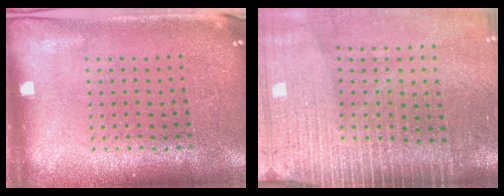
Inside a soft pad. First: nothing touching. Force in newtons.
{"total": 4.0, "press": 3.4, "slide": 2.0}